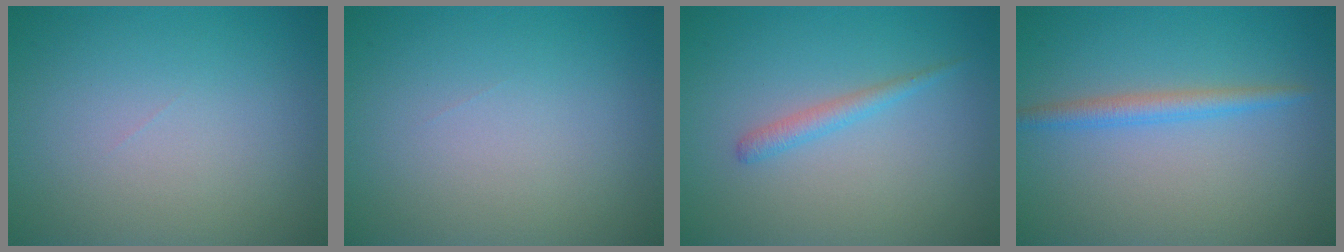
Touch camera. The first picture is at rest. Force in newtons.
{"total": 0.0}
{"total": 1.4, "press": 1.4, "slide": 0.1}
{"total": 2.1, "press": 2.1, "slide": 0.0}